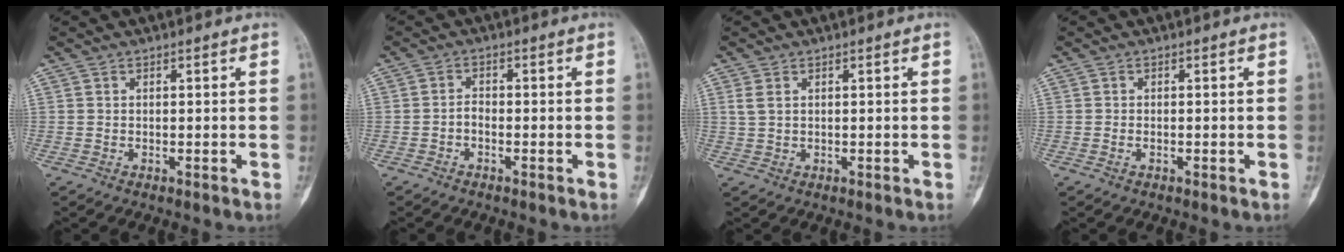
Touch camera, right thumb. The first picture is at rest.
{"total": 1.6, "force": [-0.9, 0.9, 1.0], "torque": [-0.014, 0.009, -0.021]}
{"total": 2.0, "force": [0.9, 1.2, 1.4], "torque": [-0.030, 0.006, 0.024]}
{"total": 0.6, "force": [-0.2, 0.4, 0.5], "torque": [-0.011, 0.003, -0.005]}